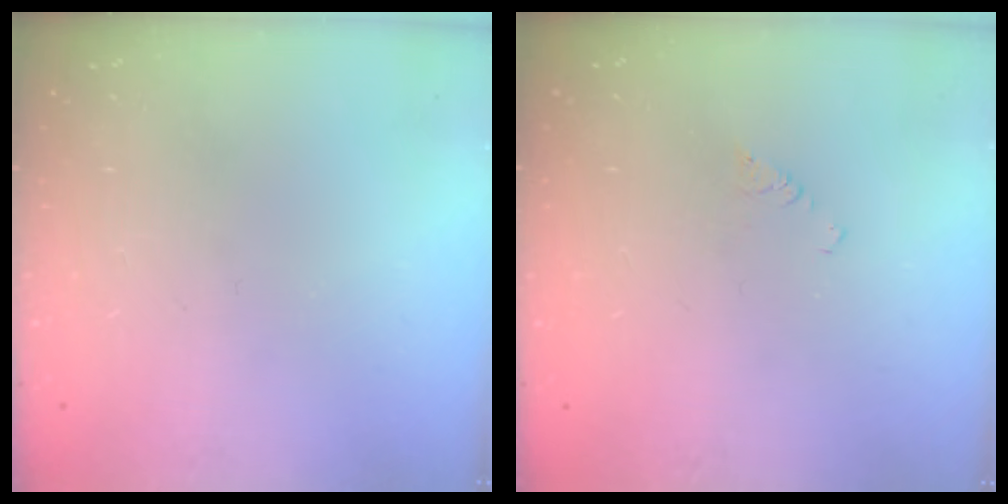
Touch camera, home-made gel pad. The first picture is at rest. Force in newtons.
{"total": 2.4, "press": 2.4, "slide": 0.4}